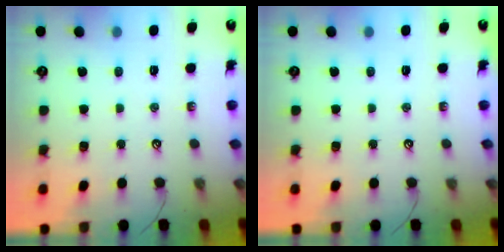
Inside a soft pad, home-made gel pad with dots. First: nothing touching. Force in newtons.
{"total": 0.0}